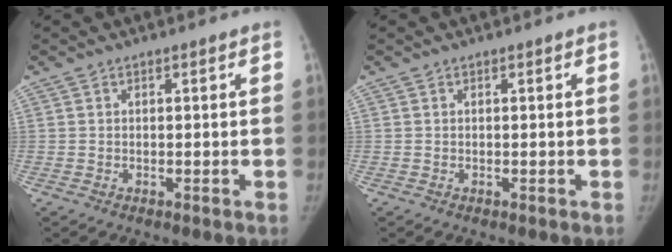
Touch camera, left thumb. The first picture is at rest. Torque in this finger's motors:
{"motor_torque": [0.00, 0.00, 0.20, 0.04, 0.00]}